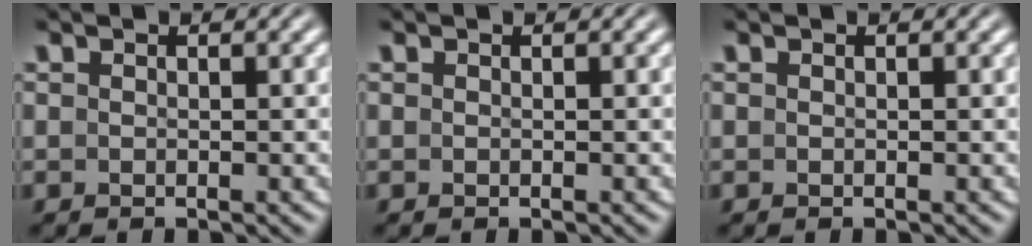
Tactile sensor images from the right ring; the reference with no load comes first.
{"total": 0.0}
{"total": 0.0}